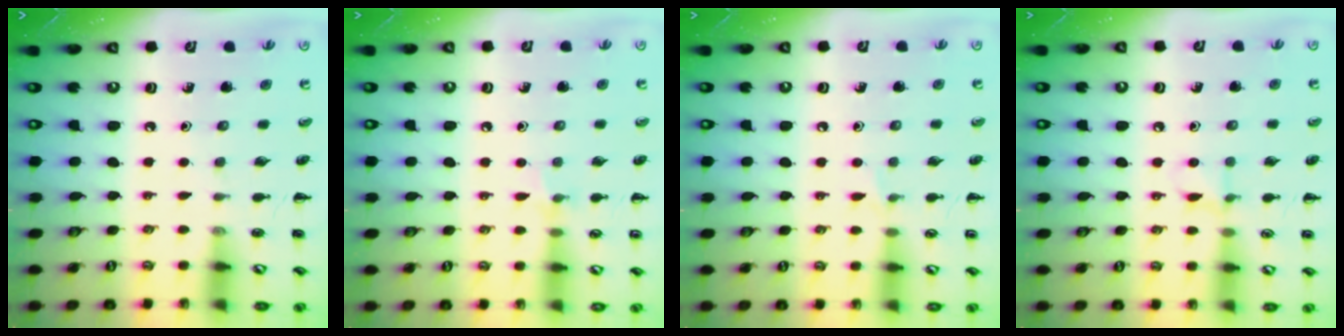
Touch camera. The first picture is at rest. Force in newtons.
{"total": 5.4, "press": 5.0, "slide": 1.8}
{"total": 3.7, "press": 3.6, "slide": 1.1}
{"total": 6.1, "press": 5.8, "slide": 1.9}